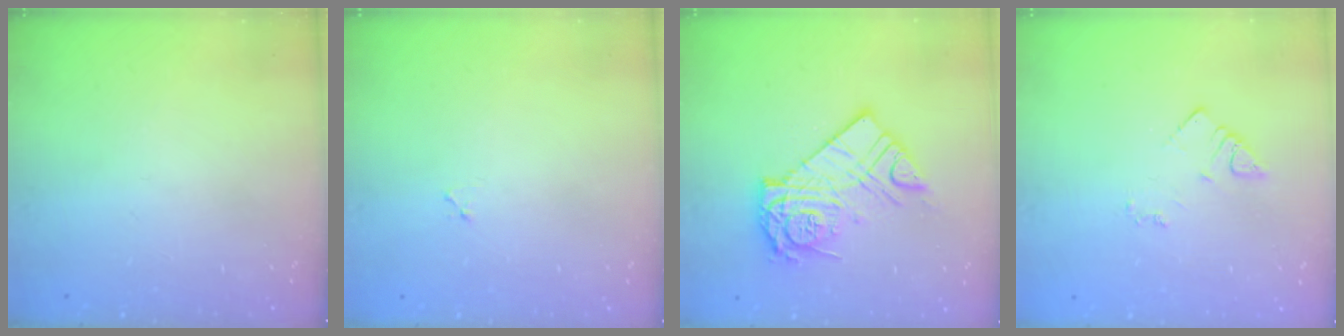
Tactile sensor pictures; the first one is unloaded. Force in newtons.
{"total": 3.4, "press": 3.4, "slide": 0.4}
{"total": 12.9, "press": 12.9, "slide": 1.0}
{"total": 2.9, "press": 2.9, "slide": 0.3}